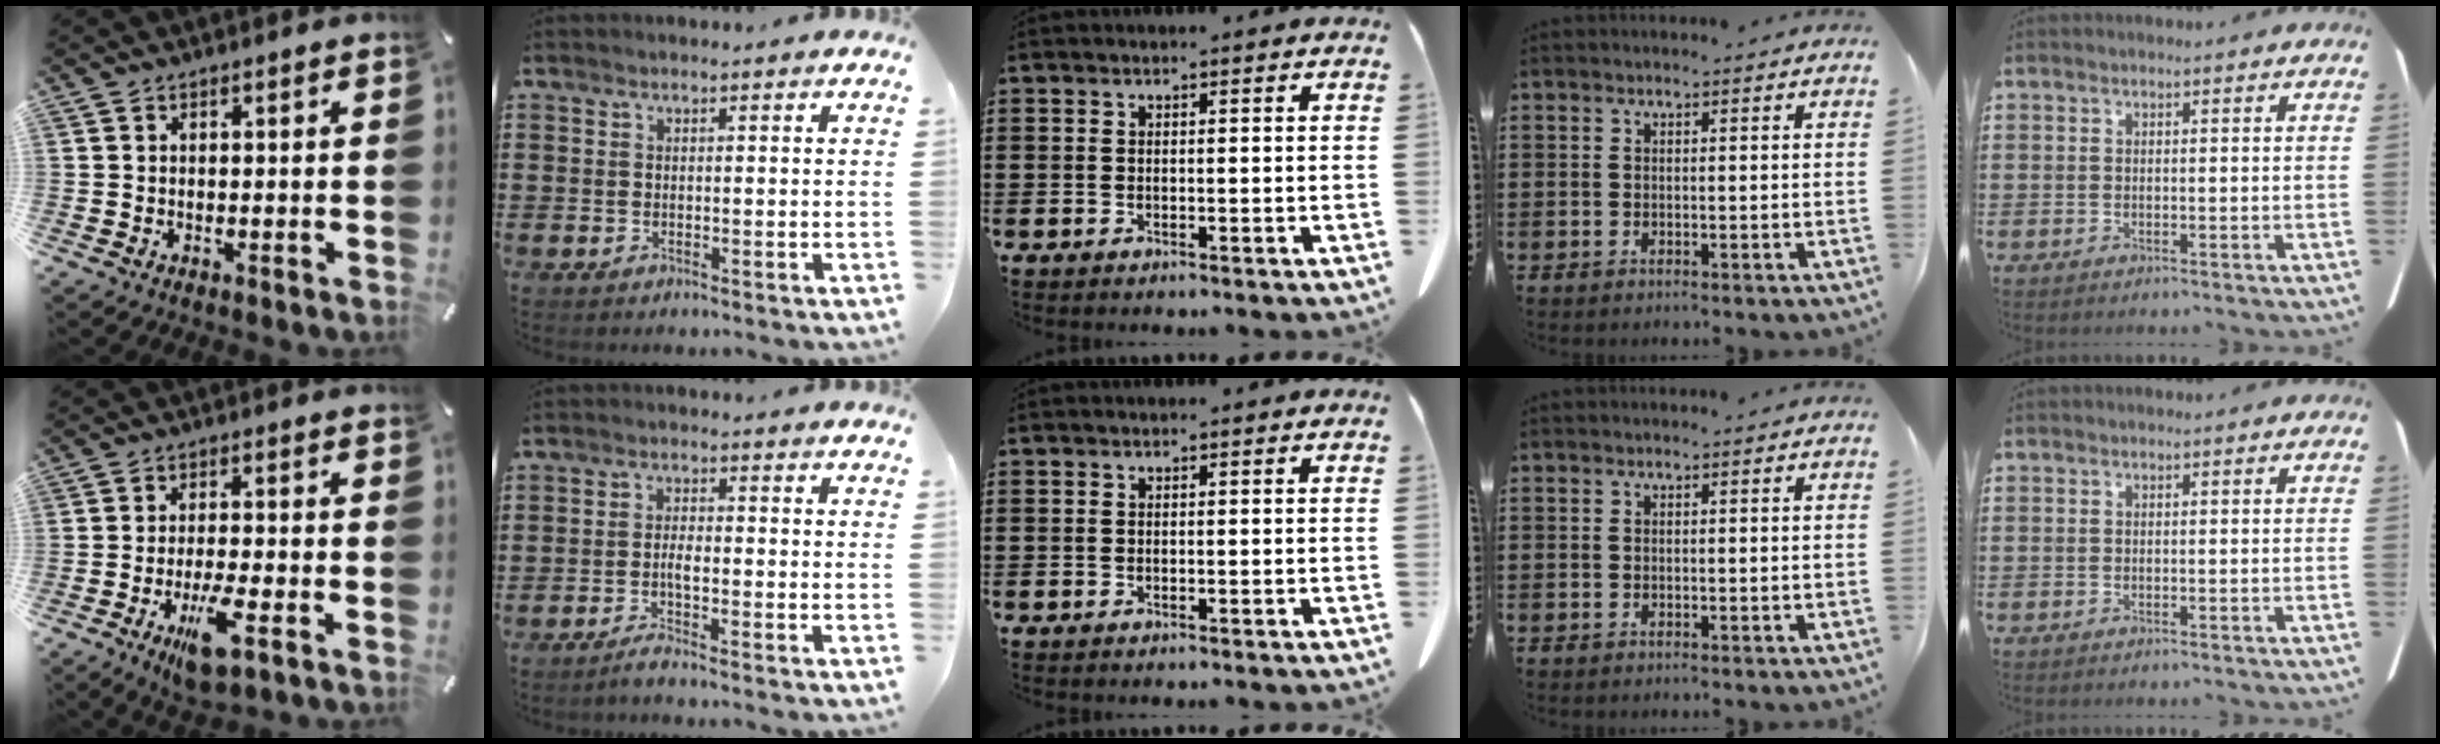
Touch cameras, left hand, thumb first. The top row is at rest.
{"thumb": {"total": 8.8, "force": [-4.1, 2.3, 7.4], "torque": [-0.145, 0.003, -0.071]}, "index": {"total": 2.8, "force": [-1.3, 0.4, 2.4], "torque": [-0.052, -0.002, -0.026]}}